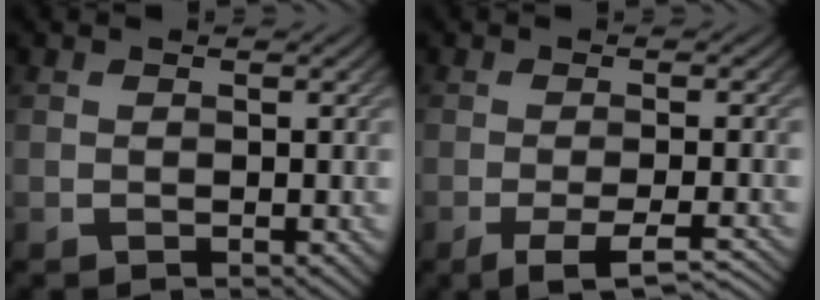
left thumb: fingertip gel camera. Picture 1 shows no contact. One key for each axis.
{"total": 5.8, "fx": -3.2, "fy": 1.4, "fz": 4.7, "tx": -0.068, "ty": 0.000, "tz": -0.046}